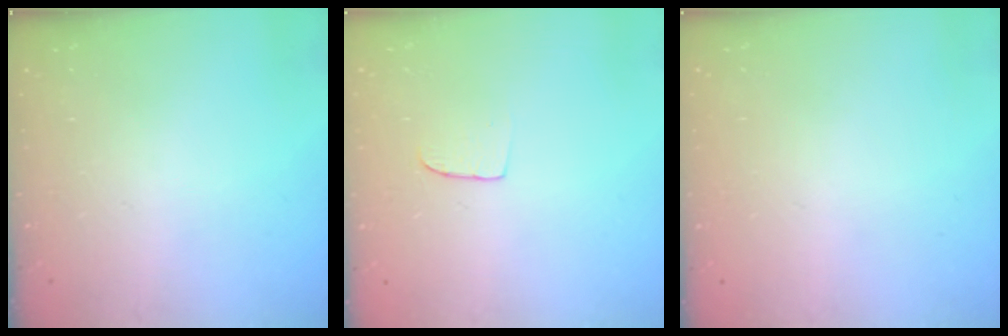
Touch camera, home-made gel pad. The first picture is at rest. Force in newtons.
{"total": 5.5, "press": 5.5, "slide": 0.3}
{"total": 0.0}